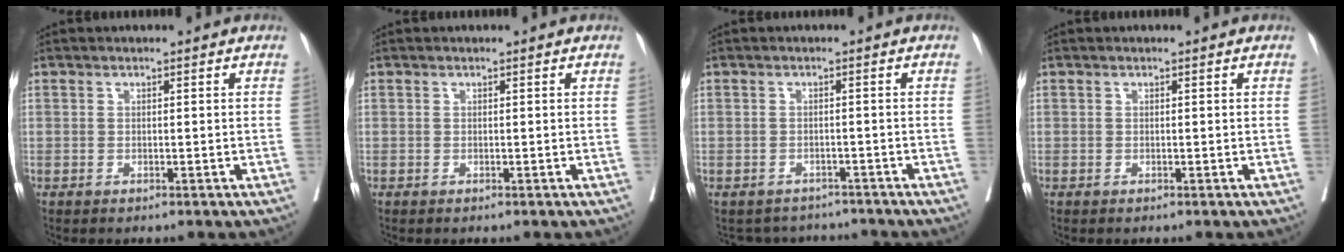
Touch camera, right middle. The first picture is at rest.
{"total": 0.0}
{"total": 5.0, "force": [-4.8, 1.5, -0.5], "torque": [0.014, 0.014, -0.059]}
{"total": 0.0}